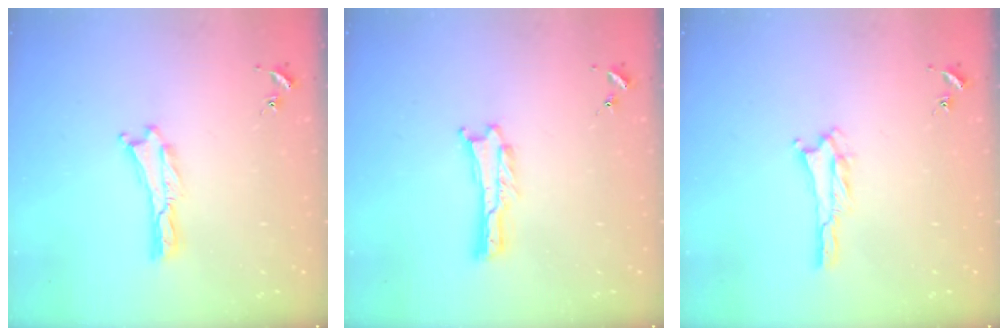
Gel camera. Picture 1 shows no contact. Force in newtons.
{"total": 0.0}
{"total": 2.1, "press": 2.1, "slide": 0.3}